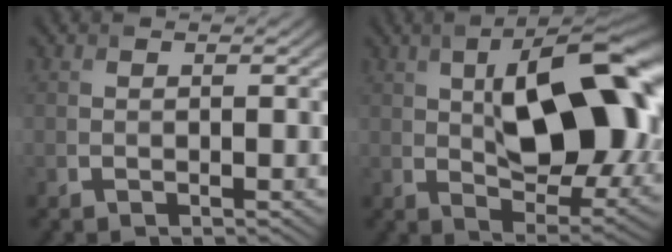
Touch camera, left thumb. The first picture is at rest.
{"total": 14.9, "force": [2.9, 7.1, 12.8], "torque": [-0.180, 0.004, 0.046]}